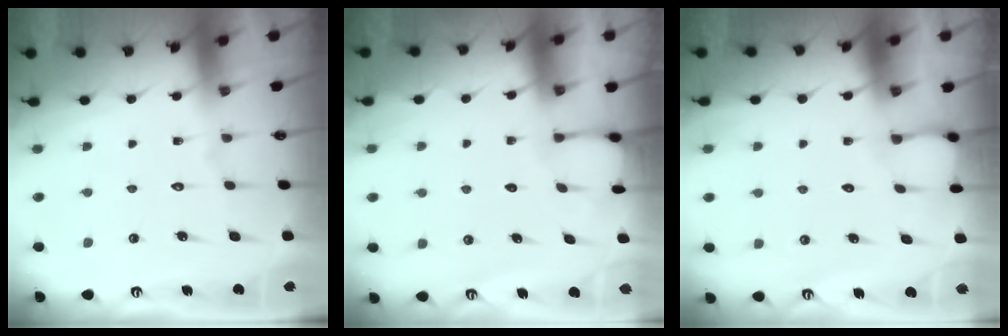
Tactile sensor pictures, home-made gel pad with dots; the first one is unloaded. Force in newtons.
{"total": 1.7, "press": 1.7, "slide": 0.1}
{"total": 2.7, "press": 2.7, "slide": 0.3}